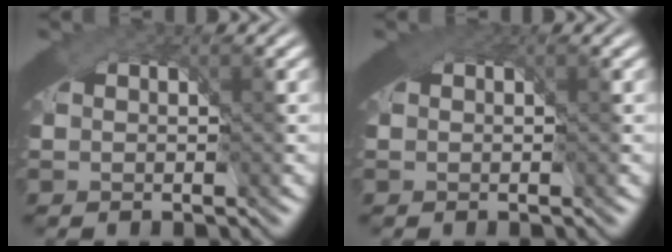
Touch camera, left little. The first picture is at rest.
{"total": 1.2, "force": [0.7, 0.8, 0.7], "torque": [-0.013, -0.002, 0.011]}